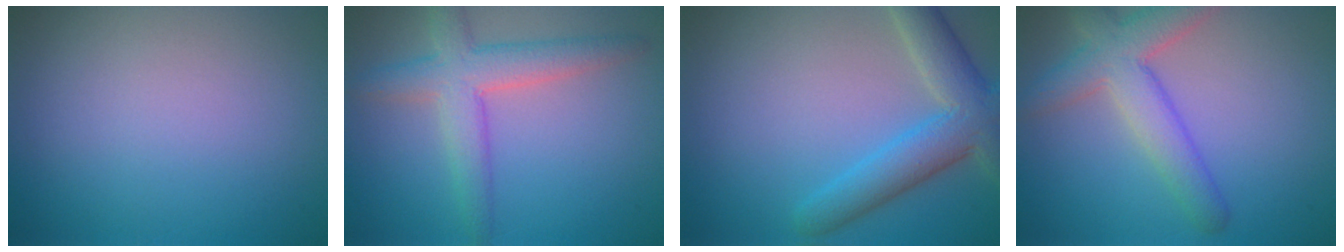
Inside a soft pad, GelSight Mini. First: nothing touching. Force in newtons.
{"total": 4.6, "press": 4.6, "slide": 0.2}
{"total": 5.6, "press": 5.6, "slide": 0.2}
{"total": 5.1, "press": 5.1, "slide": 0.2}